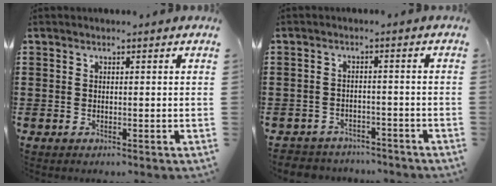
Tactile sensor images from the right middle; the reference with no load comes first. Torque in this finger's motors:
{"motor_torque": [-0.31, 0.01, 0.10, 0.02]}